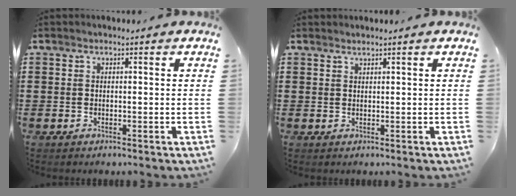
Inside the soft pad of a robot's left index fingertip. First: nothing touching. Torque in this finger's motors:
{"motor_torque": [2.14, 0.00, 0.00, 0.02]}